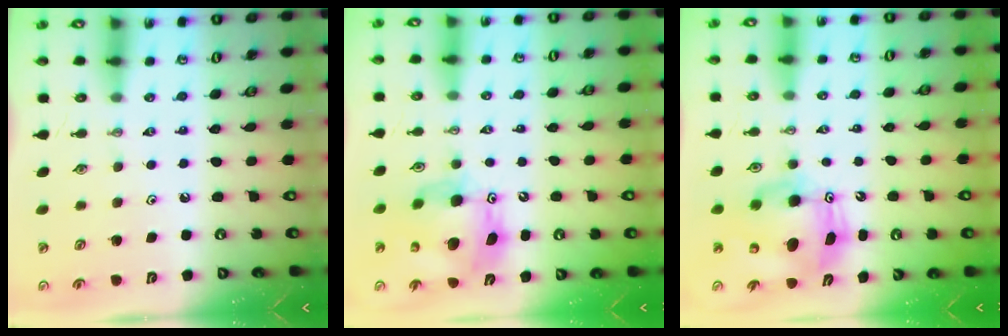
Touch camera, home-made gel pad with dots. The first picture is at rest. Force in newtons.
{"total": 14.1, "press": 14.0, "slide": 1.1}
{"total": 10.1, "press": 9.9, "slide": 2.0}